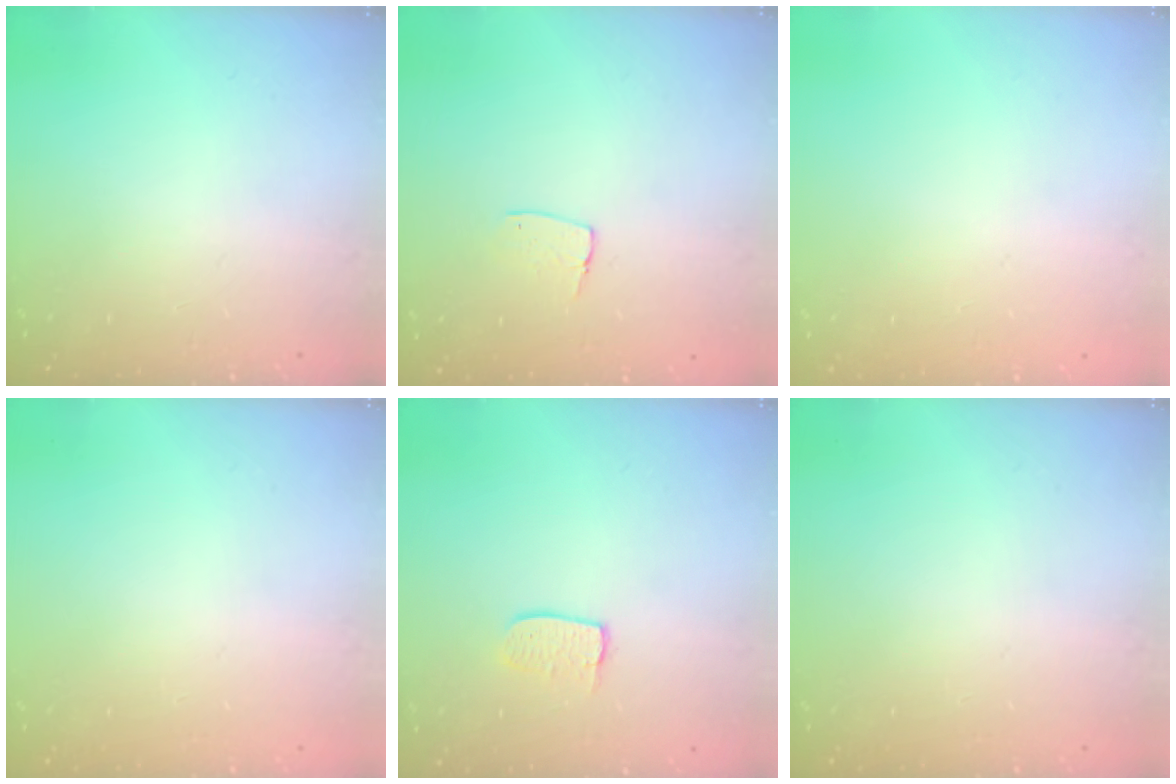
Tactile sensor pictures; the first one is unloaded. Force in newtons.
{"total": 5.5, "press": 5.5, "slide": 0.4}
{"total": 0.7, "press": 0.6, "slide": 0.3}
{"total": 0.8, "press": 0.4, "slide": 0.7}
{"total": 5.8, "press": 5.8, "slide": 0.4}
{"total": 0.8, "press": 0.4, "slide": 0.7}